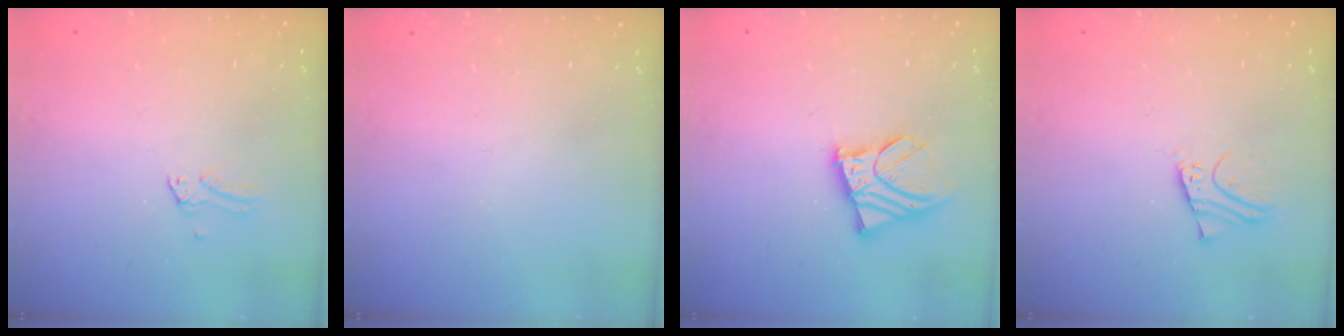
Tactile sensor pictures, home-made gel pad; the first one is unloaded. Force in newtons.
{"total": 0.0}
{"total": 10.7, "press": 10.6, "slide": 1.4}
{"total": 3.7, "press": 3.7, "slide": 0.2}